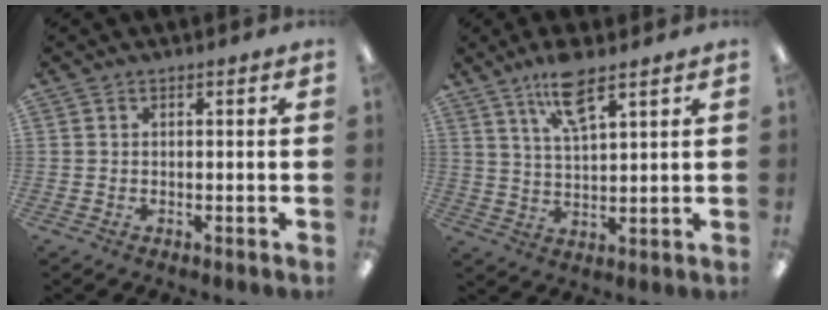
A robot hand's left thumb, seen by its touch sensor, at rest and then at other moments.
{"total": 9.2, "force": [6.5, 2.7, 6.0], "torque": [-0.116, -0.019, 0.113]}